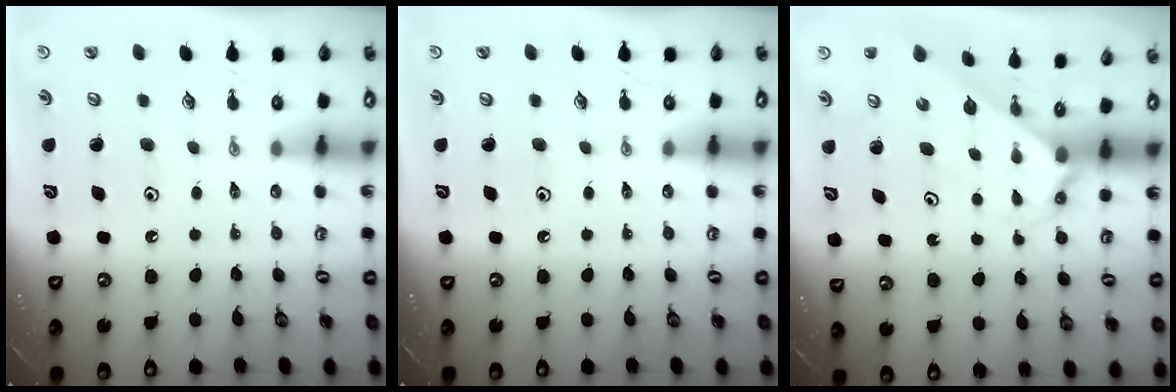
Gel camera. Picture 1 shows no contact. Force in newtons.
{"total": 0.0}
{"total": 2.6, "press": 2.6, "slide": 0.3}